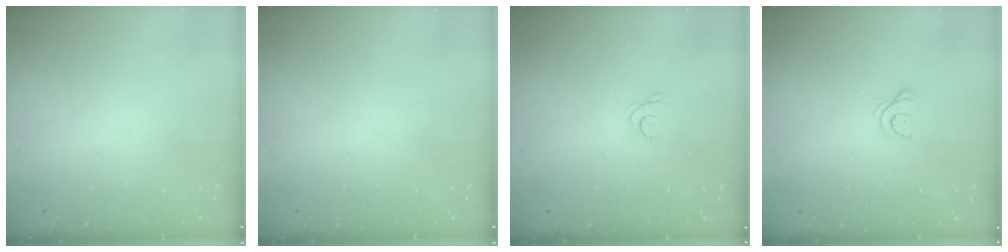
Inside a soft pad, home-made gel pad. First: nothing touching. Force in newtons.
{"total": 0.0}
{"total": 3.0, "press": 2.9, "slide": 0.4}
{"total": 4.1, "press": 4.1, "slide": 0.4}